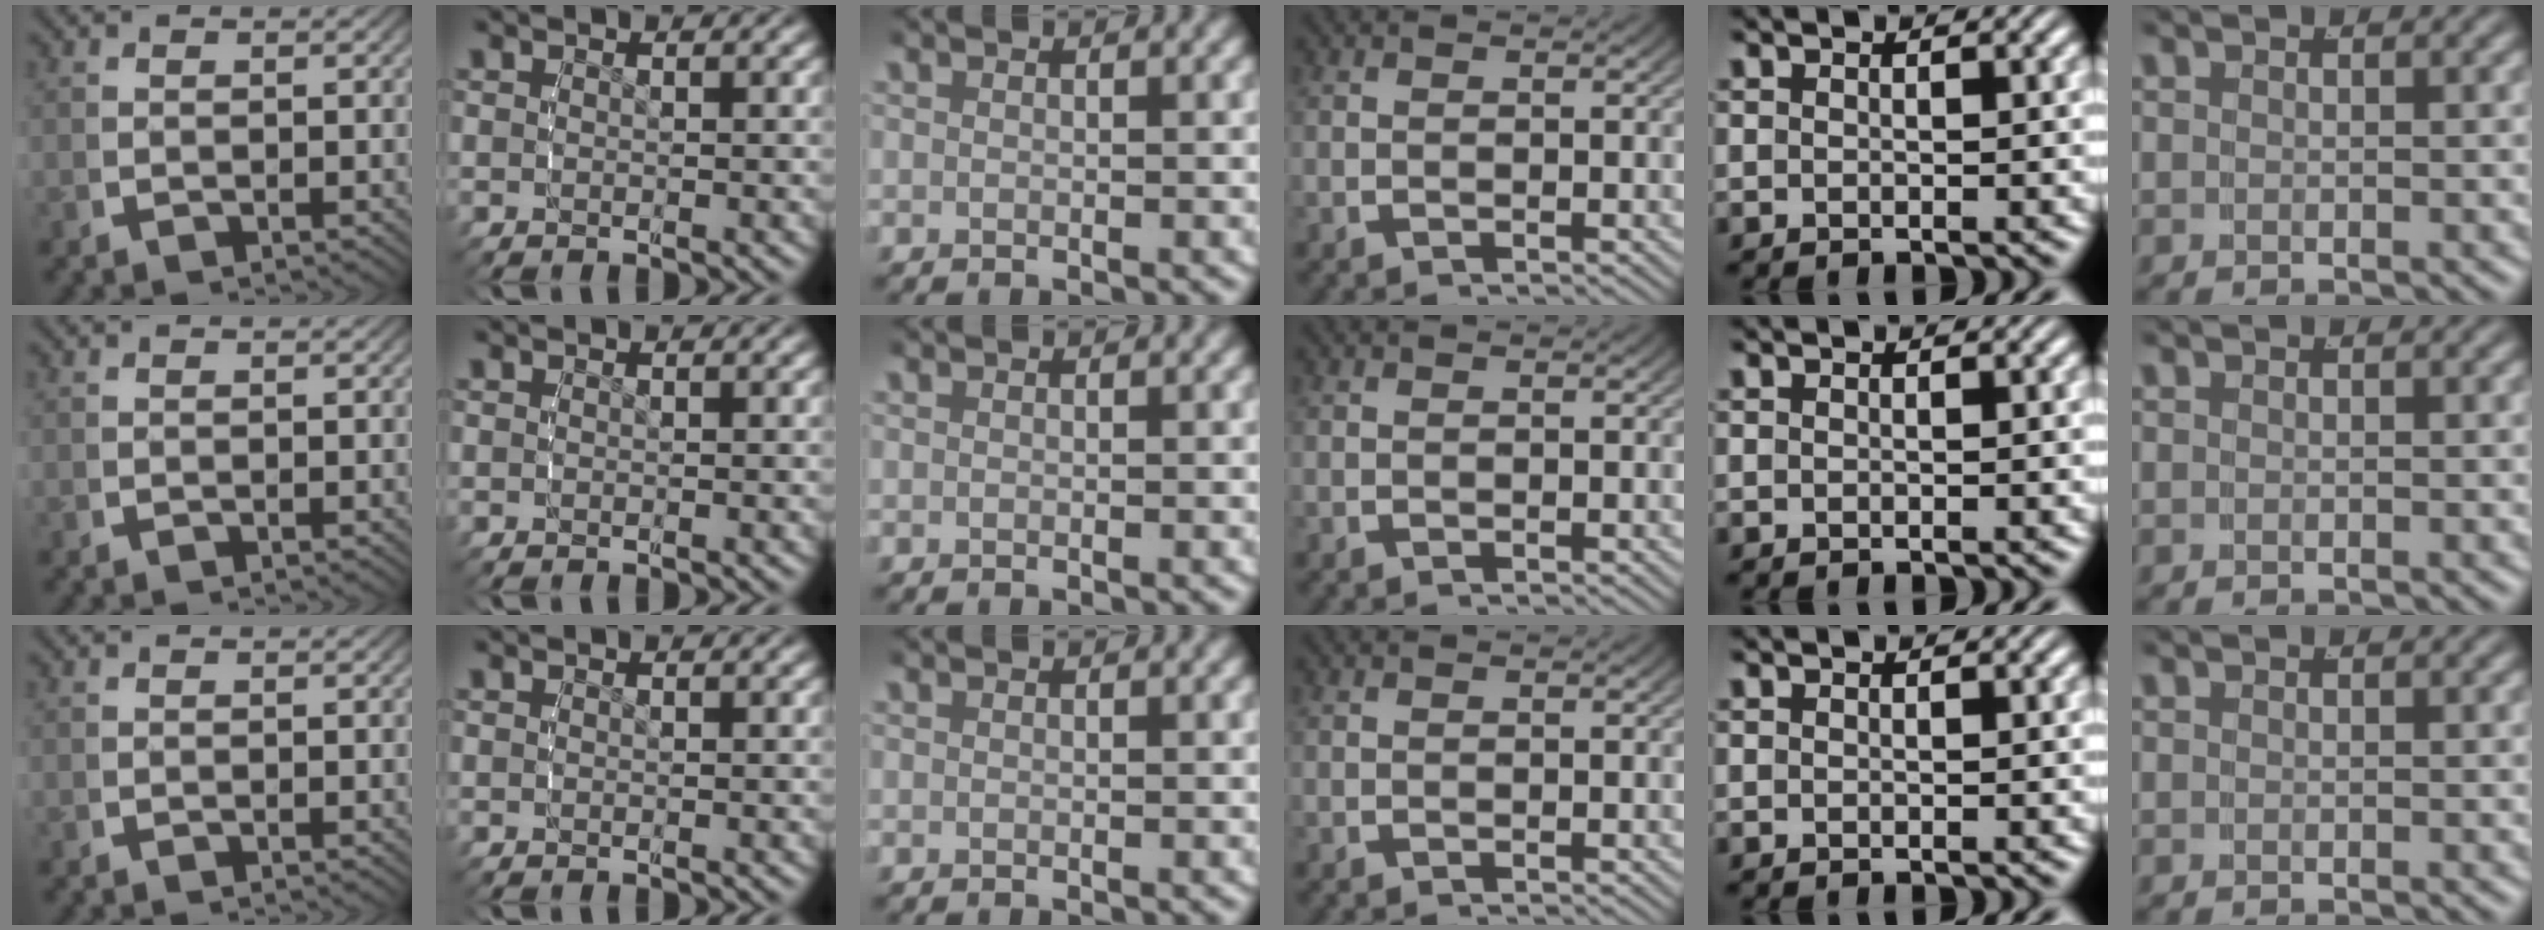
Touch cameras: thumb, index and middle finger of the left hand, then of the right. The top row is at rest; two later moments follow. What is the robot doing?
{"motion": "reach", "object": "paper"}